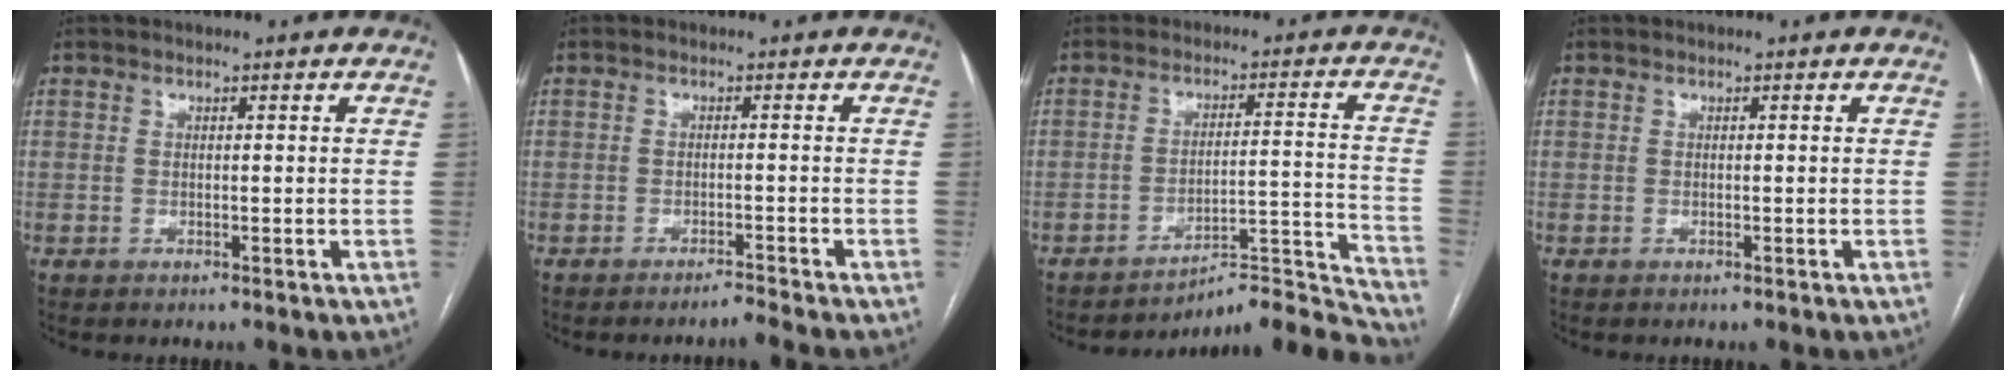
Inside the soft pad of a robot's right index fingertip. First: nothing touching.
{"total": 2.0, "force": [-1.9, -0.8, 0.1], "torque": [-0.001, -0.009, -0.031]}
{"total": 14.0, "force": [-13.8, -2.1, -0.7], "torque": [0.037, 0.041, -0.194]}
{"total": 0.0}